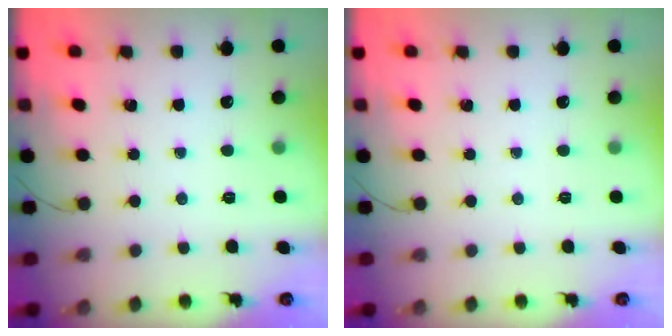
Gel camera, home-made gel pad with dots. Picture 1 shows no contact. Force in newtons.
{"total": 0.0}